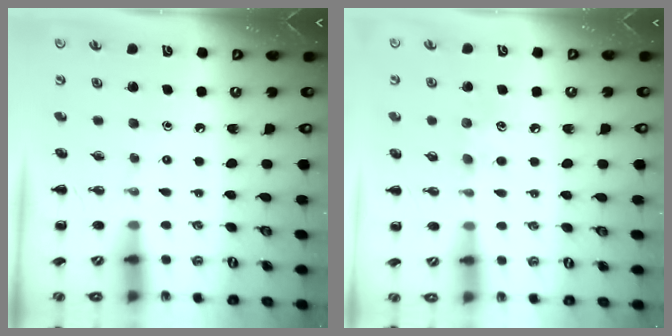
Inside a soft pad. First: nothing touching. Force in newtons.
{"total": 6.7, "press": 6.5, "slide": 1.7}